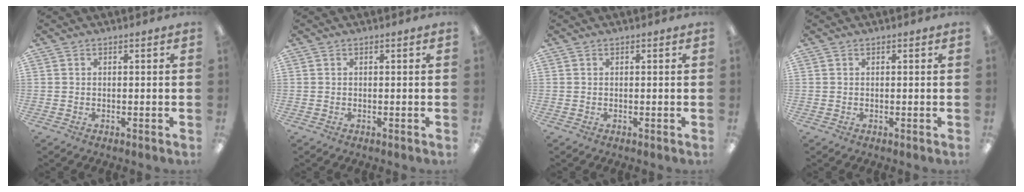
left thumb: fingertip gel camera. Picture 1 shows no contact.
{"total": 0.0}
{"total": 0.0}
{"total": 0.0}